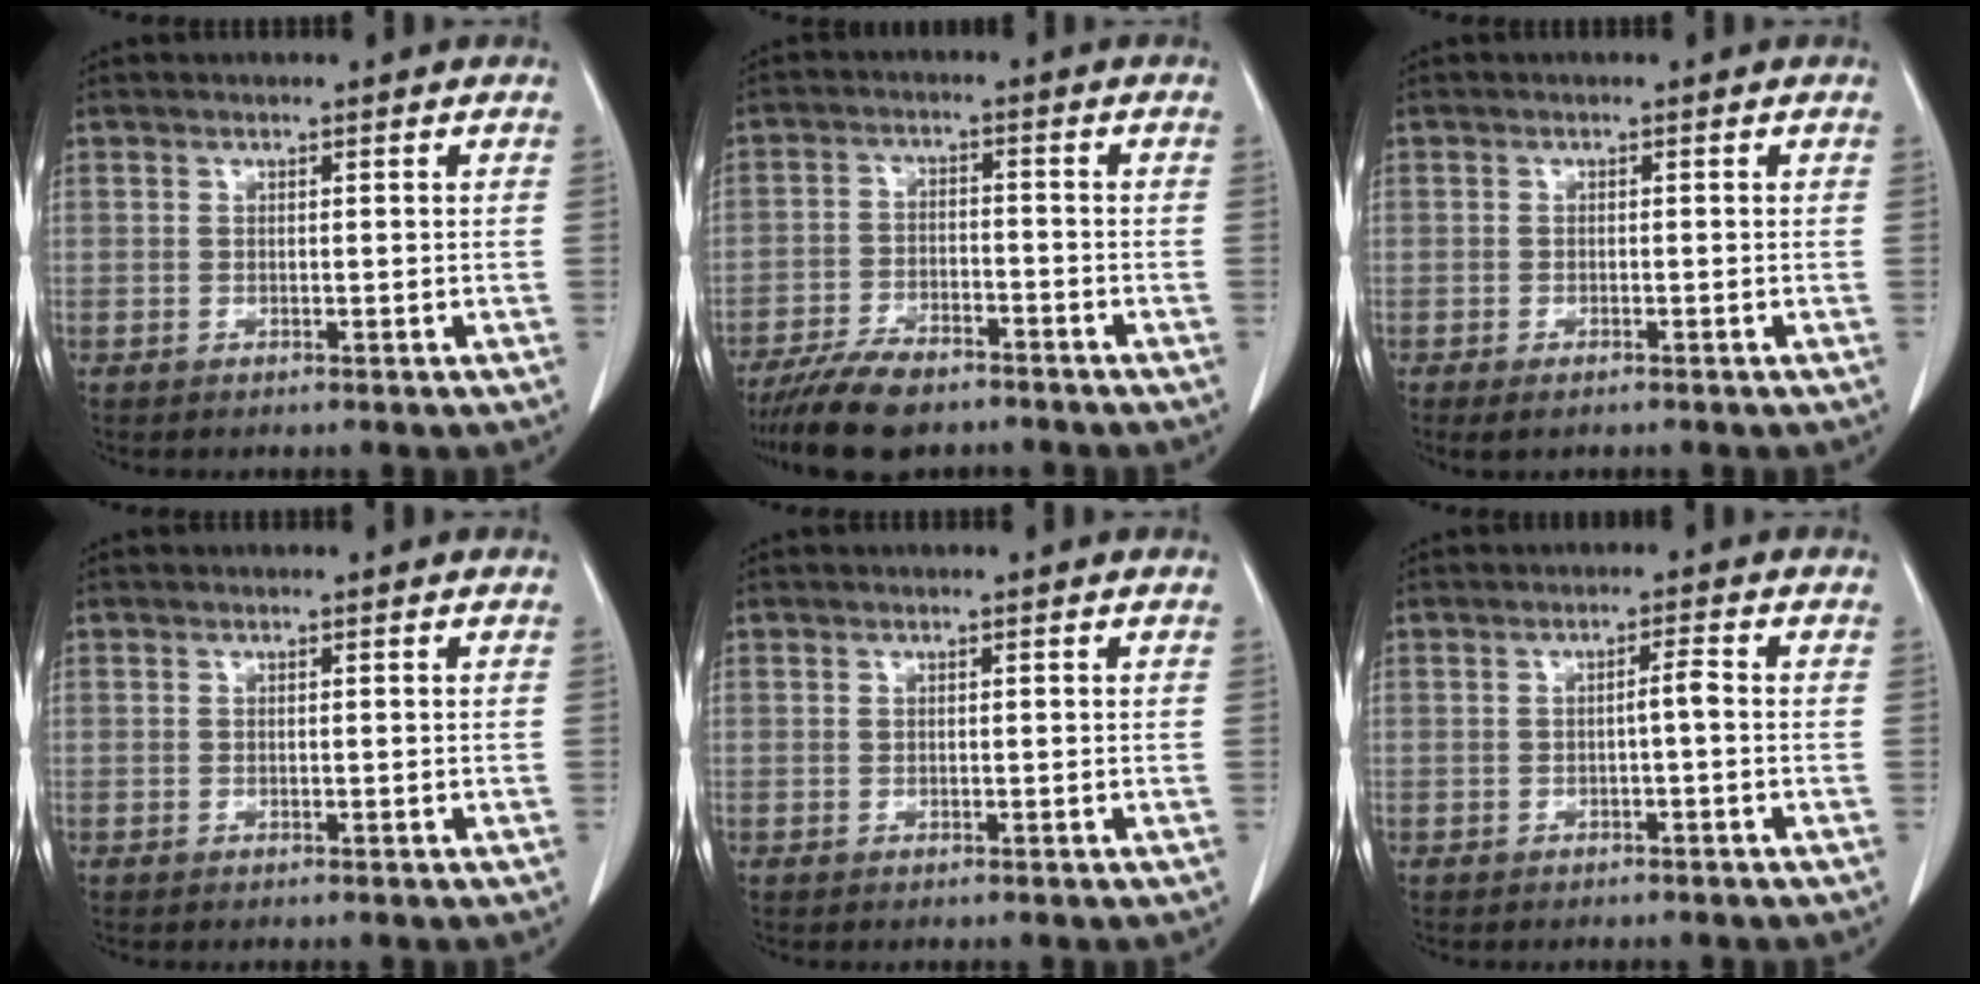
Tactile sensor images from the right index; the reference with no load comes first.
{"total": 9.1, "force": [-7.4, 2.9, 4.3], "torque": [-0.075, -0.015, -0.129]}
{"total": 2.0, "force": [-1.4, 0.7, 1.2], "torque": [-0.020, -0.003, -0.018]}
{"total": 0.0}
{"total": 0.0}
{"total": 1.8, "force": [-0.4, 0.0, 1.7], "torque": [-0.027, 0.003, -0.006]}